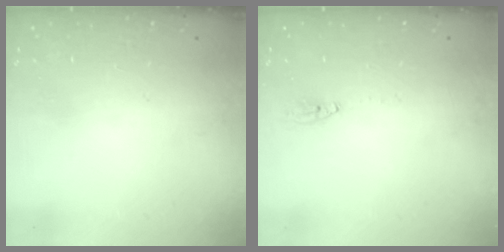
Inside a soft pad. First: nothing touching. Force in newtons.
{"total": 2.2, "press": 2.2, "slide": 0.2}